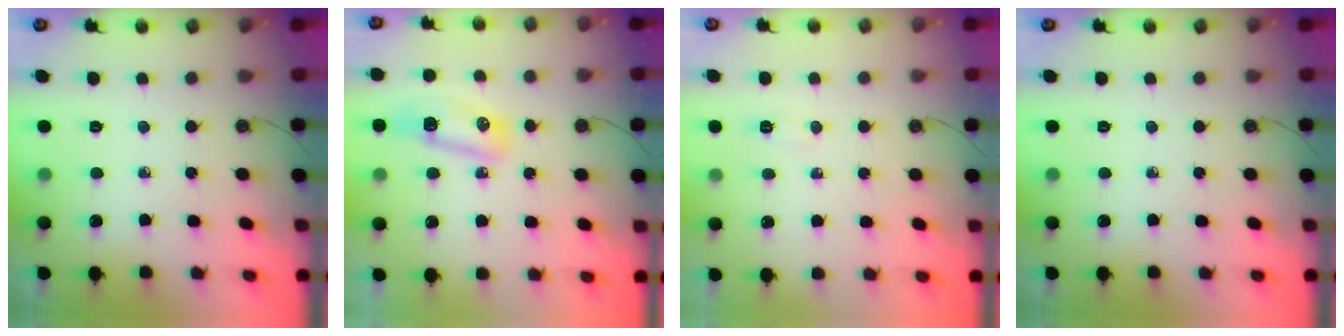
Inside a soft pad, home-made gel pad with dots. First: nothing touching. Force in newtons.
{"total": 8.2, "press": 8.2, "slide": 0.9}
{"total": 4.1, "press": 4.0, "slide": 1.1}
{"total": 0.0}